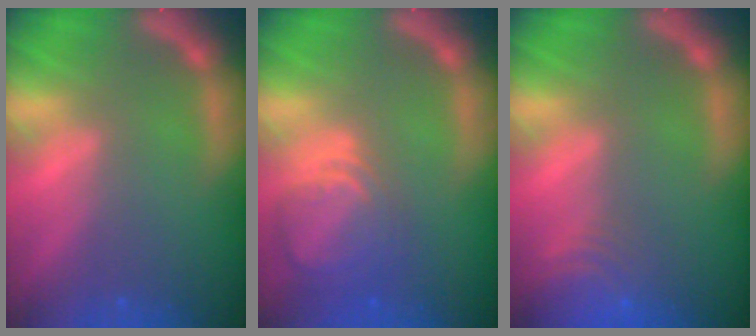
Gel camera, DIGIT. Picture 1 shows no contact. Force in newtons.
{"total": 6.1}
{"total": 5.5}